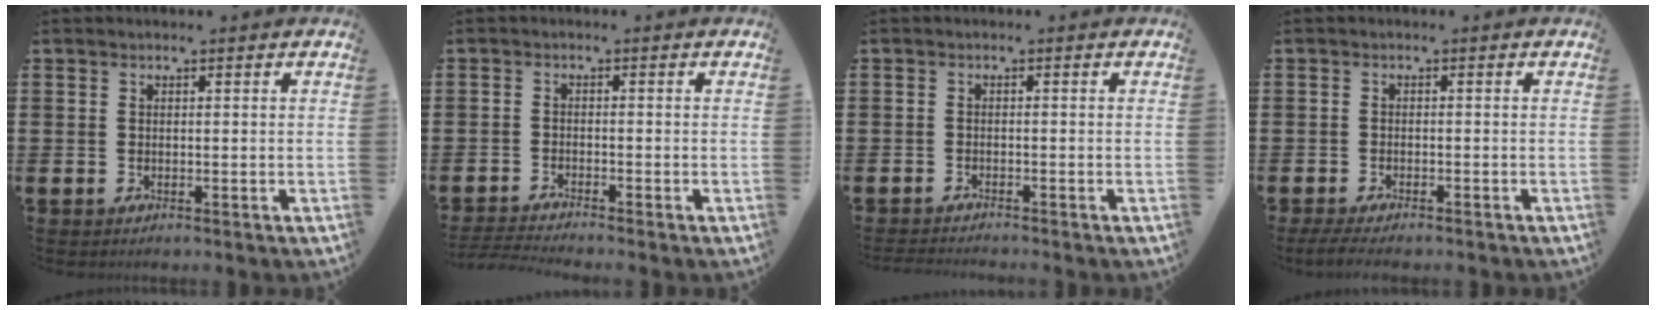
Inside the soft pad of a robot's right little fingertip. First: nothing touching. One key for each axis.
{"total": 1.5, "fx": -1.4, "fy": -0.2, "fz": 0.4, "tx": -0.007, "ty": 0.001, "tz": -0.028}
{"total": 1.0, "fx": -1.0, "fy": -0.1, "fz": 0.1, "tx": -0.002, "ty": -0.001, "tz": -0.020}
{"total": 1.5, "fx": -1.2, "fy": 0.2, "fz": 0.8, "tx": -0.017, "ty": 0.000, "tz": -0.024}